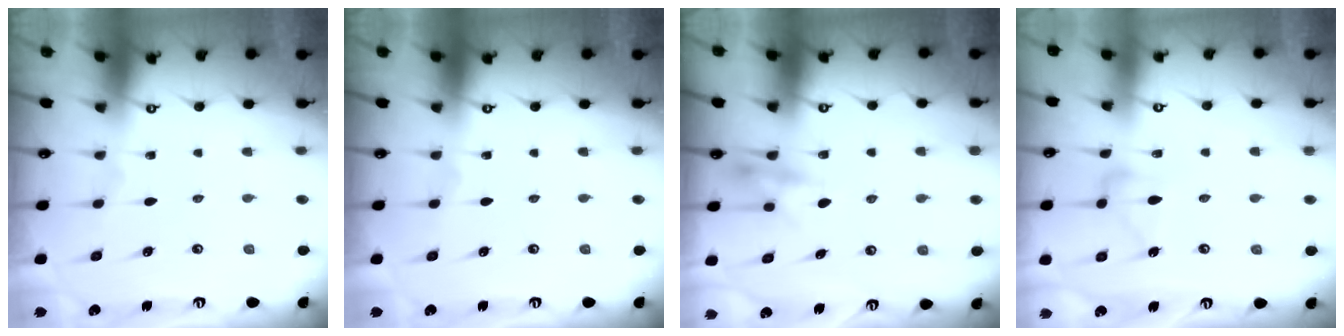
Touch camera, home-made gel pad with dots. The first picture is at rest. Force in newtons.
{"total": 0.0}
{"total": 9.1, "press": 9.1, "slide": 1.2}
{"total": 10.3, "press": 10.2, "slide": 0.5}